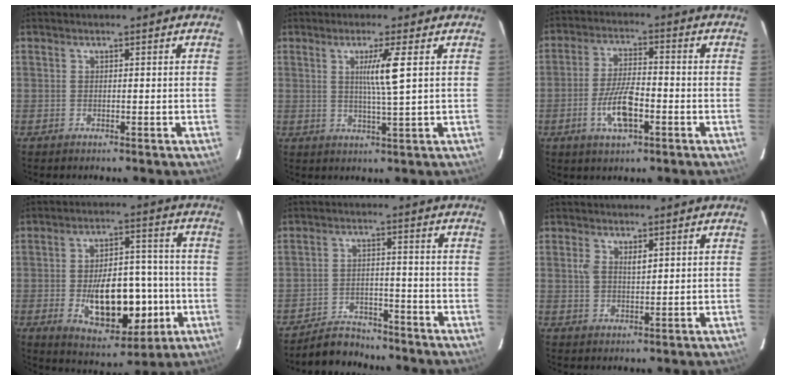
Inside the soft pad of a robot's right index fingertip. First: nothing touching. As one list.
[{"total": 5.1, "force": [1.3, -1.1, 4.8], "torque": [-0.090, -0.008, 0.024]}, {"total": 7.9, "force": [-2.8, 2.4, 7.0], "torque": [-0.141, 0.000, -0.051]}, {"total": 14.9, "force": [-3.3, 7.3, 12.6], "torque": [-0.196, 0.012, -0.038]}, {"total": 6.4, "force": [-6.1, 2.0, -0.3], "torque": [0.007, 0.008, -0.104]}, {"total": 3.6, "force": [1.5, 1.8, 2.8], "torque": [-0.058, 0.004, 0.030]}]